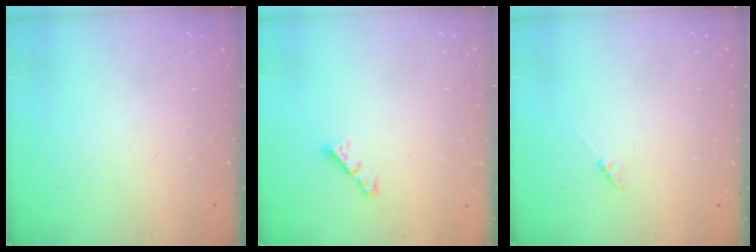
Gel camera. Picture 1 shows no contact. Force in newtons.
{"total": 2.6, "press": 2.6, "slide": 0.1}
{"total": 2.3, "press": 2.3, "slide": 0.3}